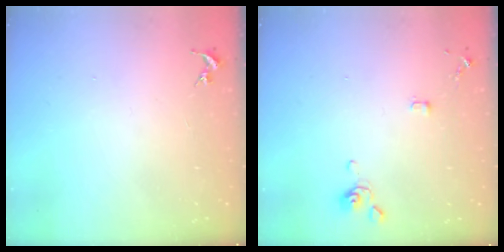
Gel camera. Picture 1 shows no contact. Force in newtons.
{"total": 3.4, "press": 3.4, "slide": 0.7}